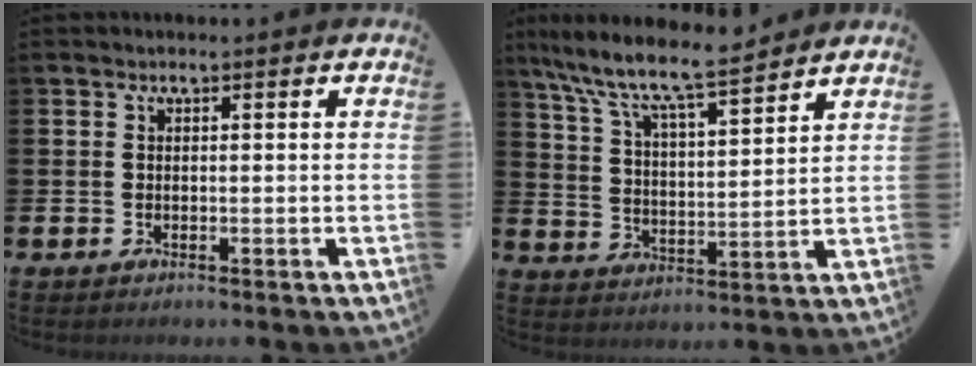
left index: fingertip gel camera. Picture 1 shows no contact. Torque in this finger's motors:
{"motor_torque": [1.06, -1.08, 1.05, 0.21]}